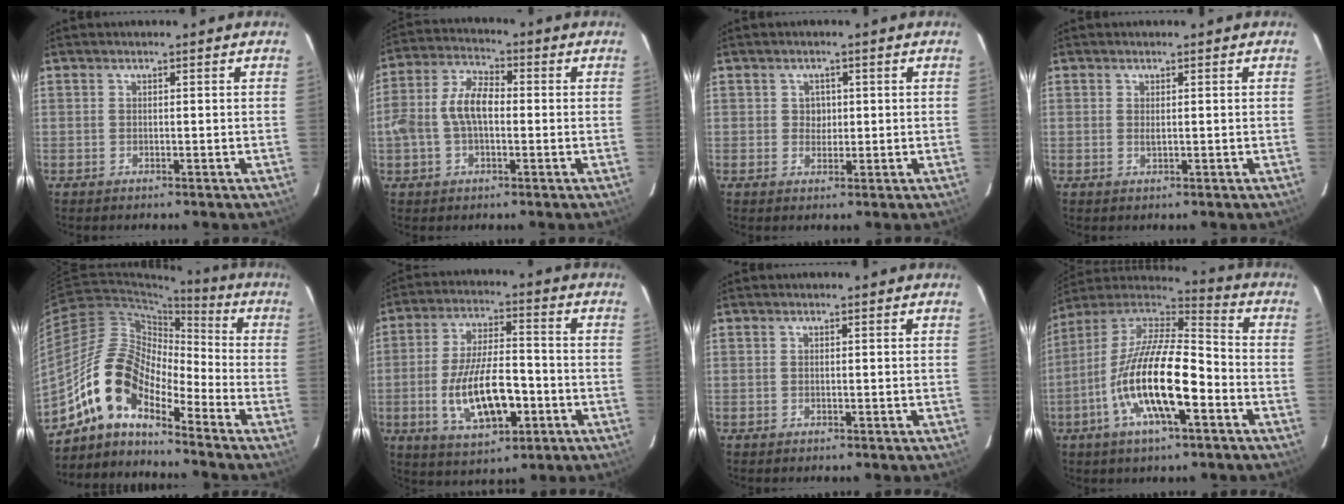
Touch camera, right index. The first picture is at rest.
{"total": 9.3, "force": [-0.9, 5.3, 7.6], "torque": [-0.157, 0.019, -0.017]}
{"total": 2.2, "force": [0.3, 2.1, 0.4], "torque": [-0.003, 0.007, 0.005]}
{"total": 0.8, "force": [0.2, 0.3, 0.7], "torque": [-0.013, 0.001, 0.004]}
{"total": 12.5, "force": [-8.9, 5.0, 7.2], "torque": [-0.123, 0.018, -0.184]}
{"total": 14.6, "force": [-4.2, 6.1, 12.6], "torque": [-0.247, -0.007, -0.059]}
{"total": 0.0}
{"total": 19.7, "force": [-7.0, 6.1, 17.4], "torque": [-0.332, -0.020, -0.139]}